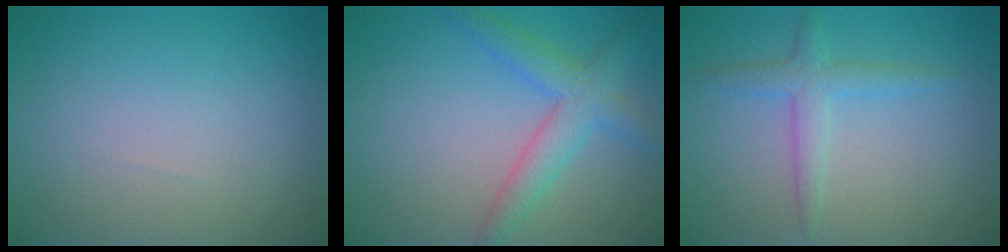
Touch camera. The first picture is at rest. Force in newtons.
{"total": 4.1, "press": 4.1, "slide": 0.2}
{"total": 2.5, "press": 2.5, "slide": 0.1}